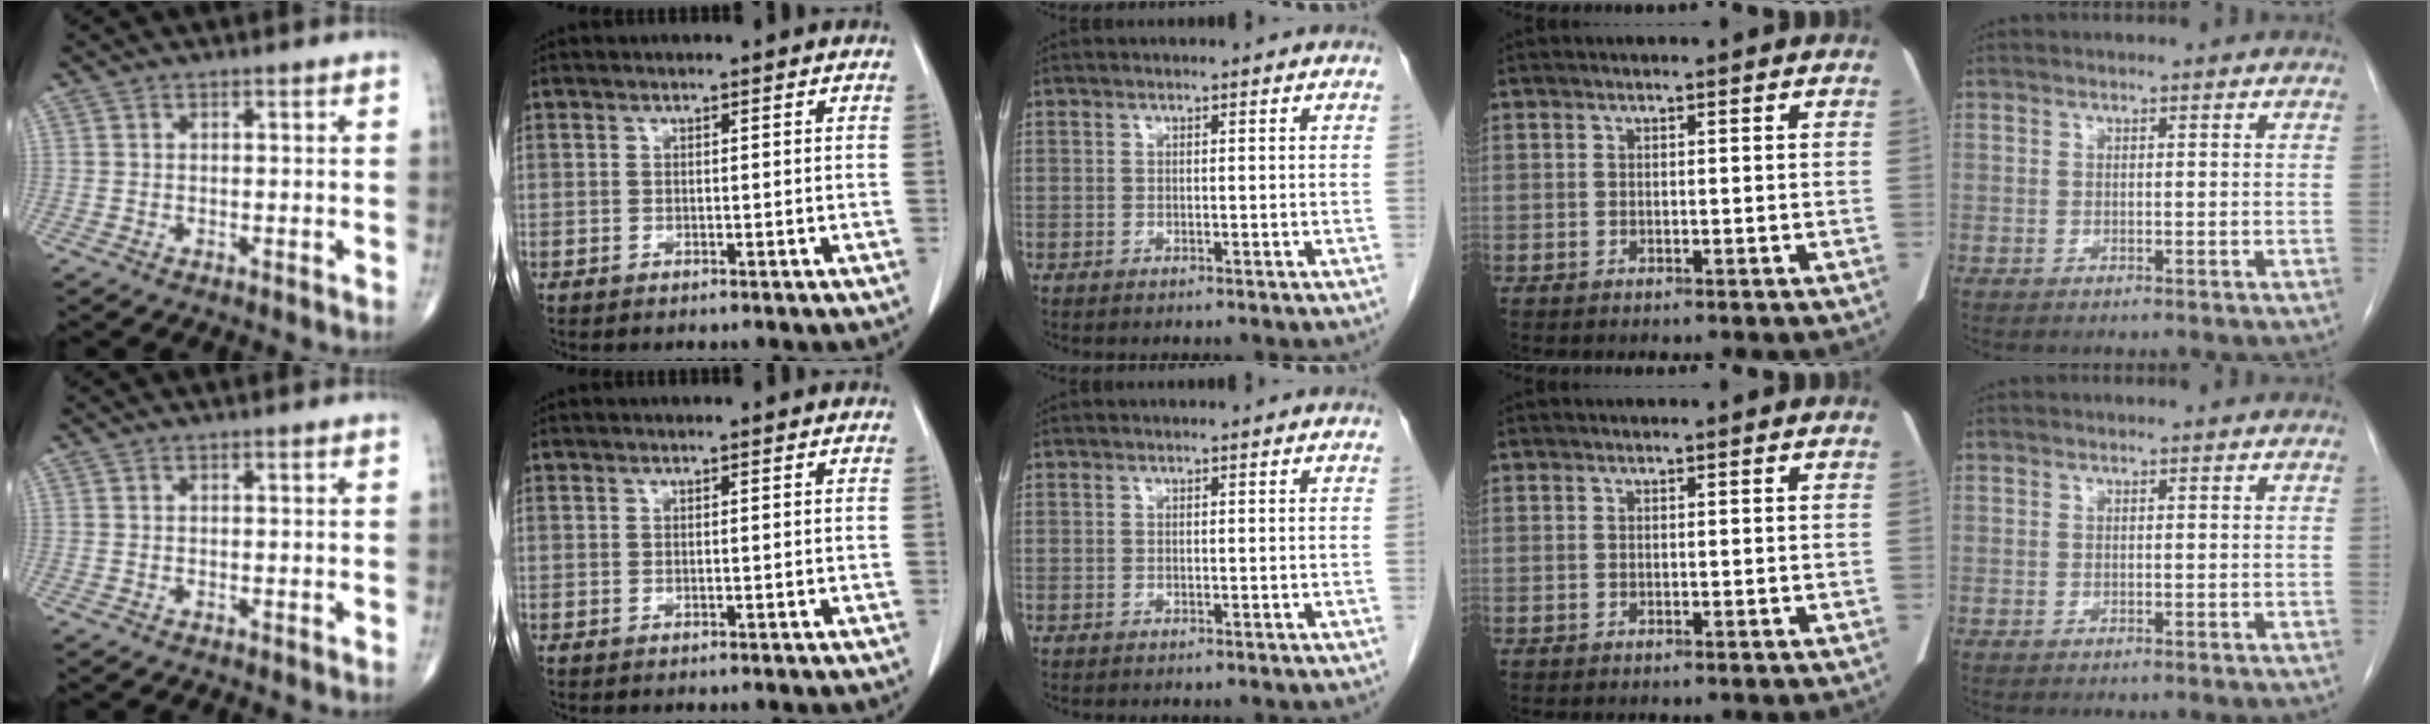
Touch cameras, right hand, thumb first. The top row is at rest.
{}